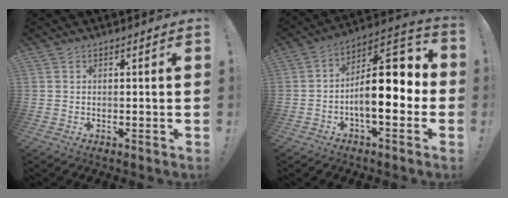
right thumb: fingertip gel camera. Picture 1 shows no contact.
{"total": 17.9, "force": [-1.0, 8.1, 15.9], "torque": [-0.241, 0.001, -0.016]}